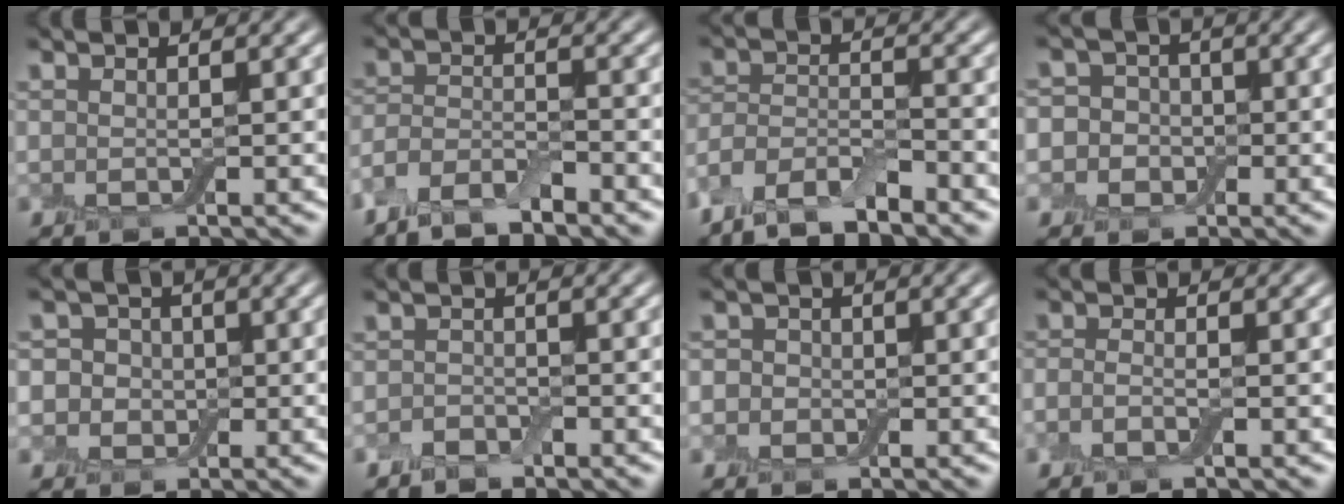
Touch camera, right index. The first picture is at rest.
{"total": 4.1, "force": [-3.3, 1.1, 2.1], "torque": [-0.047, -0.003, -0.071]}
{"total": 5.6, "force": [-4.7, 1.5, 2.7], "torque": [-0.054, 0.000, -0.095]}
{"total": 6.6, "force": [-0.4, 6.2, 2.2], "torque": [-0.024, 0.042, -0.064]}
{"total": 6.8, "force": [1.0, 6.2, 2.5], "torque": [-0.038, 0.054, -0.023]}
{"total": 1.4, "force": [-1.0, 0.7, 0.4], "torque": [-0.010, 0.005, -0.024]}
{"total": 2.9, "force": [0.1, 2.7, 1.0], "torque": [0.008, 0.015, -0.037]}
{"total": 1.3, "force": [-0.8, 0.5, 0.8], "torque": [-0.023, 0.001, -0.022]}